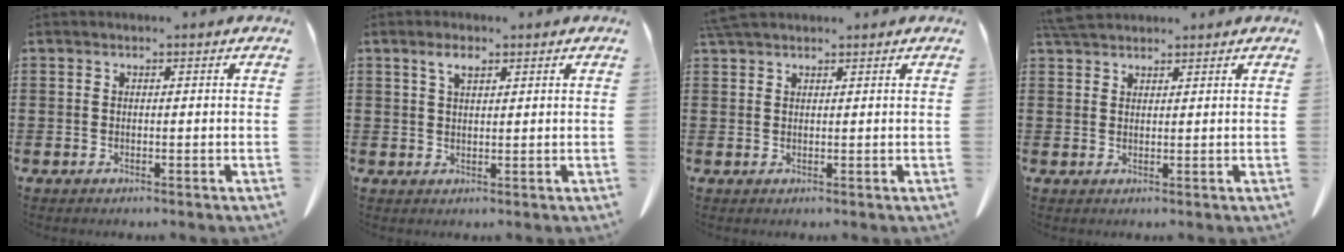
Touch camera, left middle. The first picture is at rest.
{"total": 2.8, "force": [1.6, 1.0, 2.1], "torque": [-0.037, 0.003, 0.025]}
{"total": 2.5, "force": [2.2, 0.6, 1.1], "torque": [-0.027, 0.004, 0.042]}
{"total": 3.4, "force": [3.2, 0.8, 1.1], "torque": [-0.031, -0.002, 0.062]}